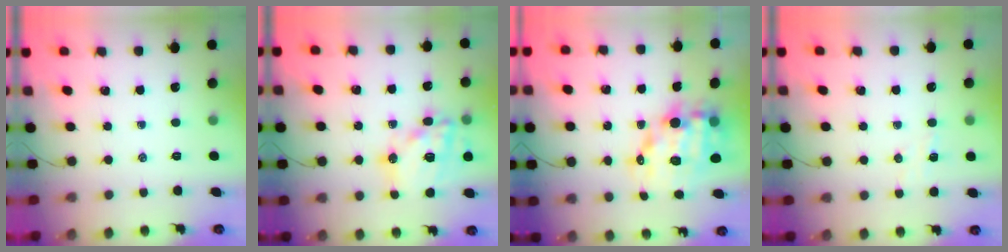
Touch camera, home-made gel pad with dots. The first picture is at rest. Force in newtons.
{"total": 18.8, "press": 18.3, "slide": 3.9}
{"total": 12.9, "press": 12.4, "slide": 3.4}
{"total": 3.7, "press": 3.5, "slide": 1.1}